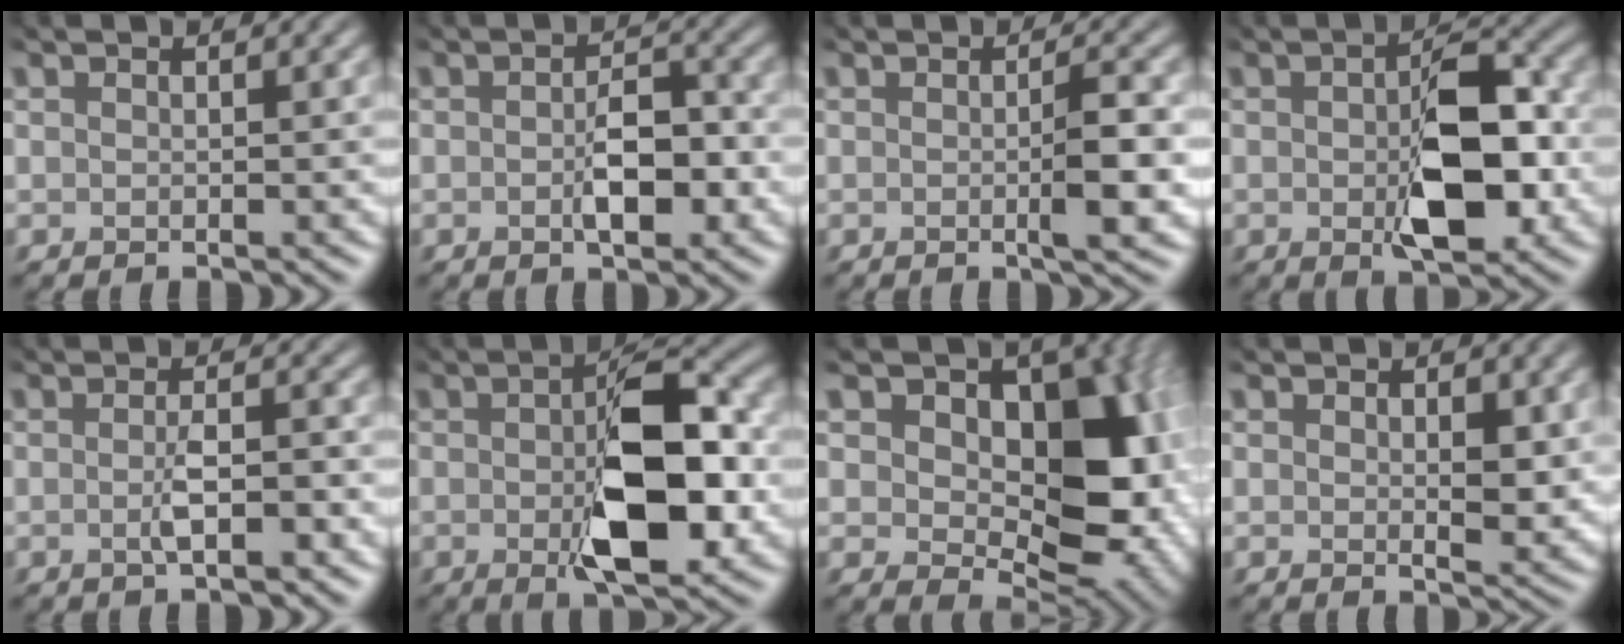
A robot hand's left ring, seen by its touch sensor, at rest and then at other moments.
{"total": 3.9, "force": [-1.4, 2.0, 3.1], "torque": [-0.055, -0.002, -0.017]}
{"total": 3.3, "force": [-0.7, 0.7, 3.2], "torque": [-0.047, -0.001, -0.007]}
{"total": 7.6, "force": [-1.3, 3.6, 6.5], "torque": [-0.107, -0.002, -0.016]}
{"total": 2.3, "force": [-1.2, 0.5, 1.9], "torque": [-0.035, -0.003, -0.016]}
{"total": 9.4, "force": [-1.5, 4.0, 8.4], "torque": [-0.128, -0.002, -0.020]}
{"total": 11.9, "force": [1.2, 8.0, 8.7], "torque": [-0.106, -0.007, 0.021]}
{"total": 3.0, "force": [0.8, 1.6, 2.4], "torque": [-0.043, -0.008, 0.023]}